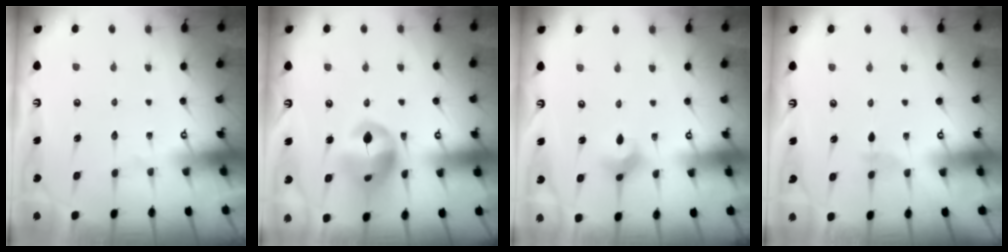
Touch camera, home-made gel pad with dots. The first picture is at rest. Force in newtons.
{"total": 13.9, "press": 13.8, "slide": 1.4}
{"total": 3.6, "press": 3.6, "slide": 0.2}
{"total": 2.8, "press": 2.7, "slide": 0.6}